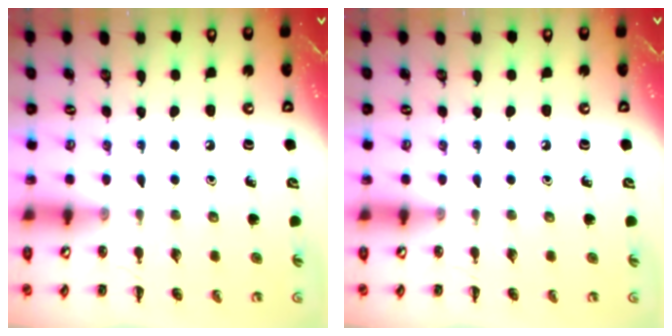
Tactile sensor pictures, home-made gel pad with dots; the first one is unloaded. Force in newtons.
{"total": 0.0}